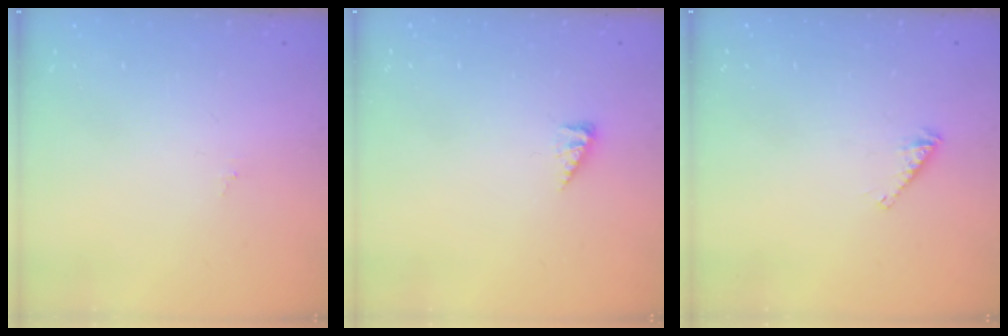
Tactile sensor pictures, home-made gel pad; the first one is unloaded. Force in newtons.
{"total": 2.9, "press": 2.9, "slide": 0.3}
{"total": 3.2, "press": 3.2, "slide": 0.3}